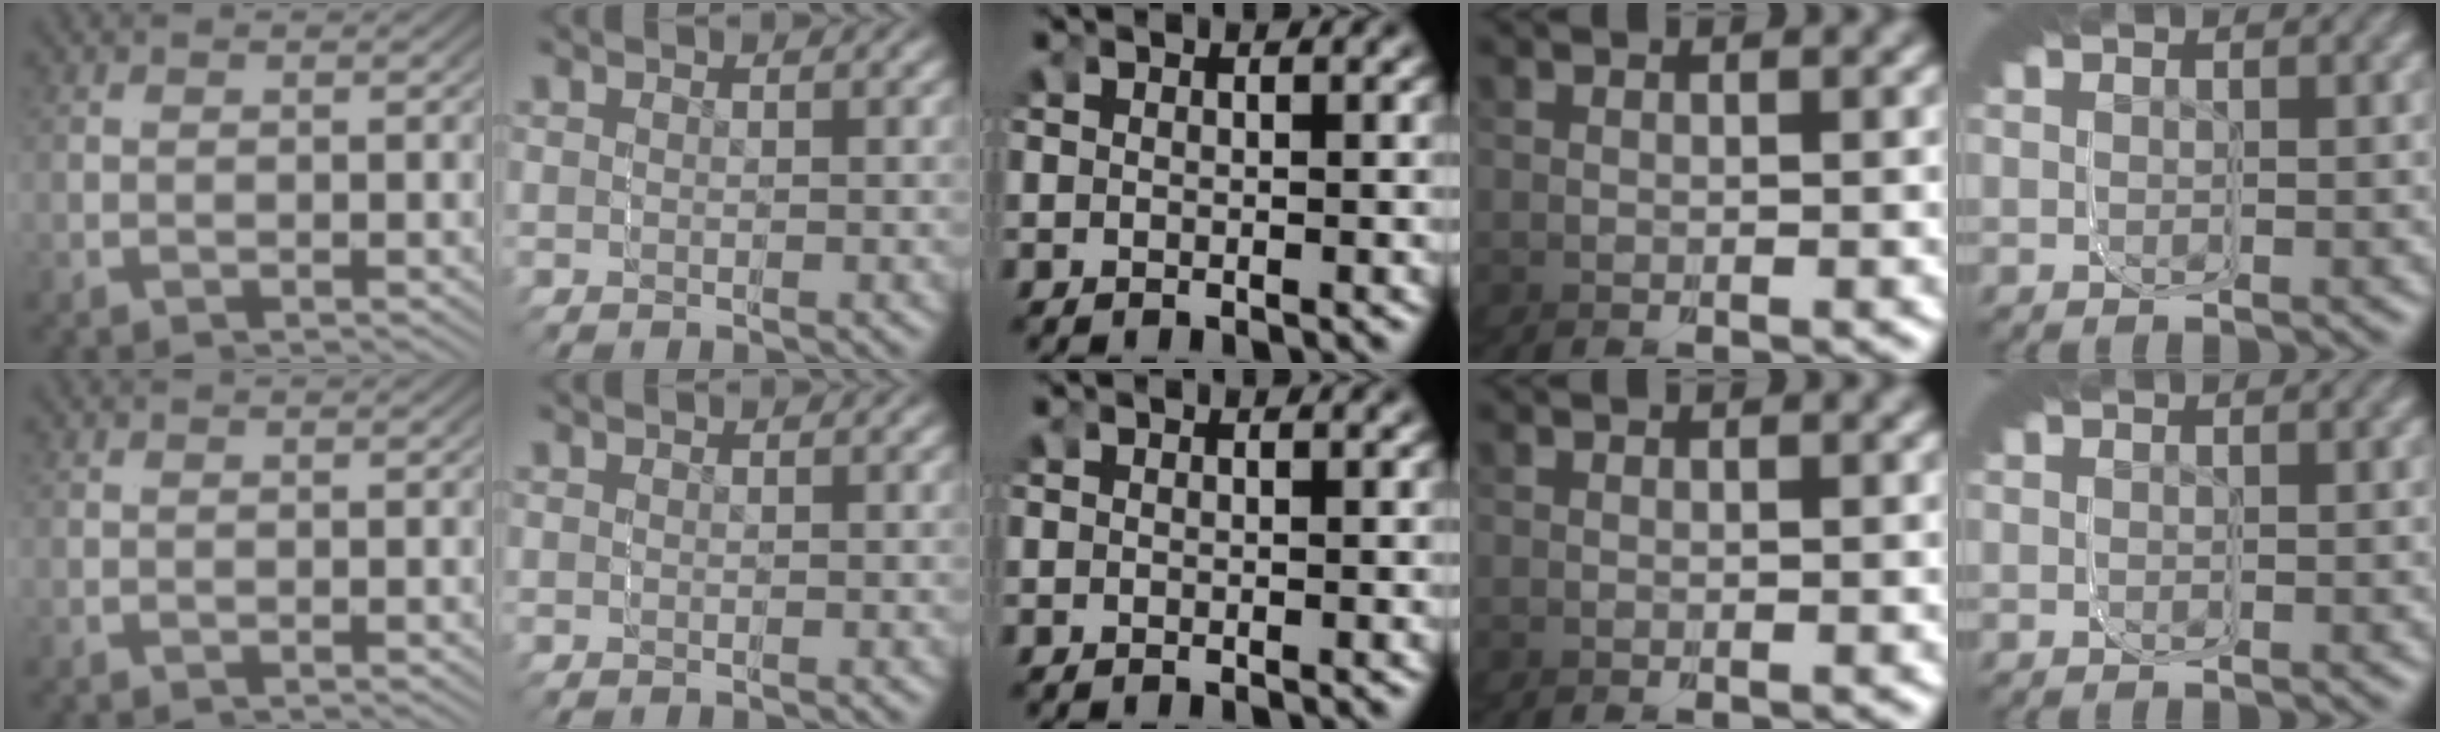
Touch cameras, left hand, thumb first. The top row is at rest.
{}